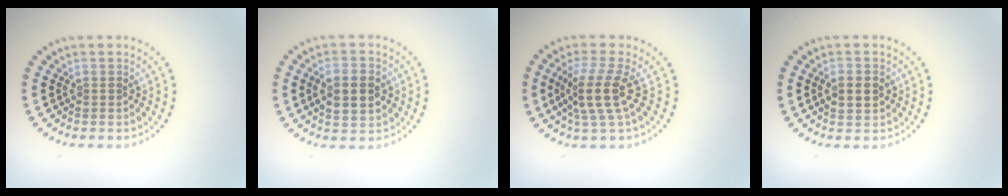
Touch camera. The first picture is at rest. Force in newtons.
{"total": 4.6, "press": 4.6, "slide": 0.4}
{"total": 3.6, "press": 2.7, "slide": 2.4}
{"total": 2.4, "press": 2.4, "slide": 0.1}